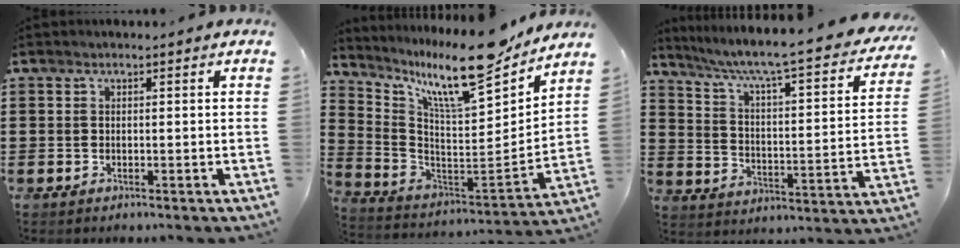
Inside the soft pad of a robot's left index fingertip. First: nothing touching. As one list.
[{"total": 13.8, "force": [11.2, 1.7, 7.8], "torque": [-0.167, -0.079, 0.186]}, {"total": 6.3, "force": [5.0, -0.2, 3.8], "torque": [-0.096, -0.047, 0.072]}]